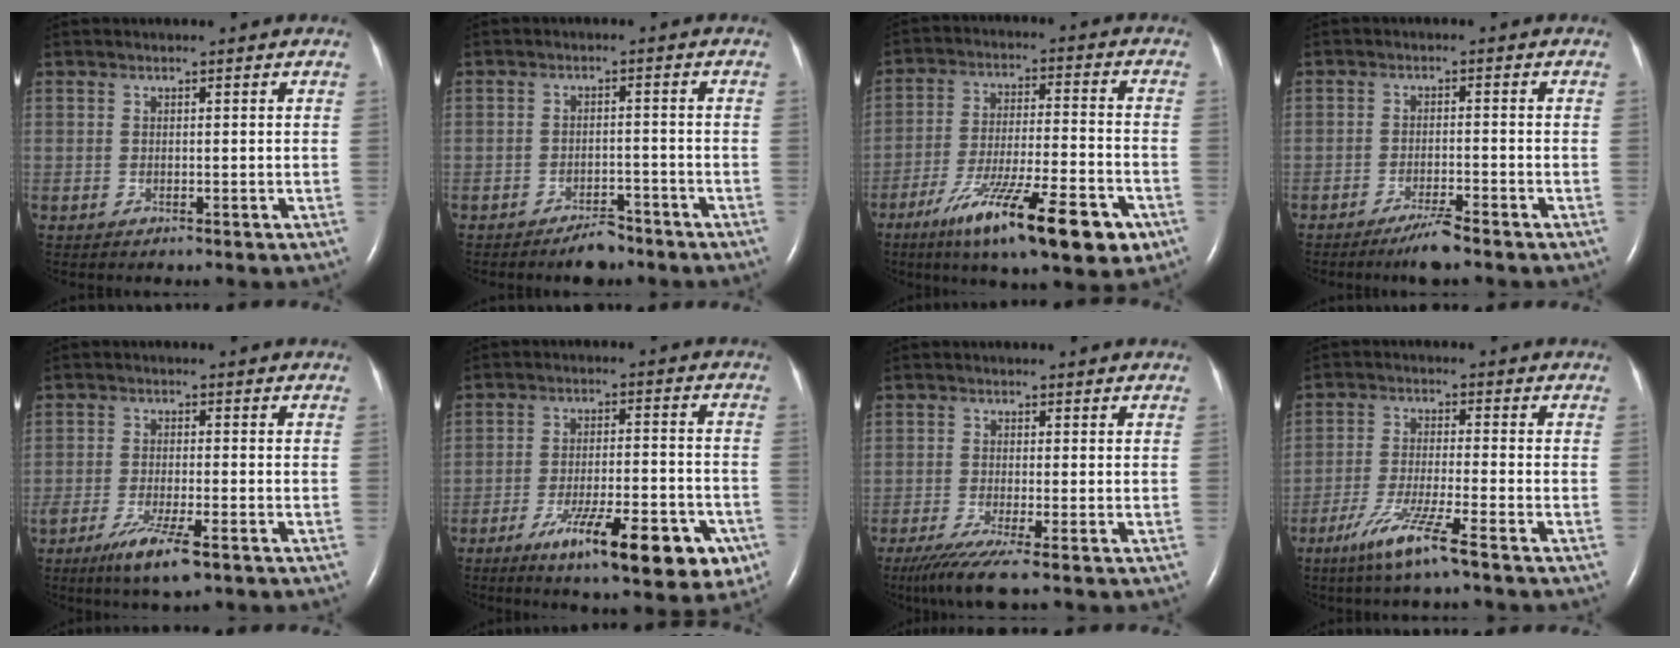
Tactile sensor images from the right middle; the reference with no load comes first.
{"total": 3.8, "force": [-3.2, 1.4, 1.5], "torque": [-0.027, 0.002, -0.047]}
{"total": 18.1, "force": [-10.4, 2.8, 14.6], "torque": [-0.214, -0.028, -0.163]}
{"total": 3.7, "force": [-3.0, -0.2, 2.2], "torque": [-0.046, -0.008, -0.056]}
{"total": 6.8, "force": [-4.0, 0.8, 5.4], "torque": [-0.107, -0.017, -0.067]}
{"total": 16.3, "force": [-8.8, 3.9, 13.1], "torque": [-0.152, -0.004, -0.122]}
{"total": 6.1, "force": [-4.1, -0.2, 4.5], "torque": [-0.078, -0.018, -0.074]}
{"total": 7.9, "force": [-5.1, -0.7, 6.0], "torque": [-0.124, -0.023, -0.098]}